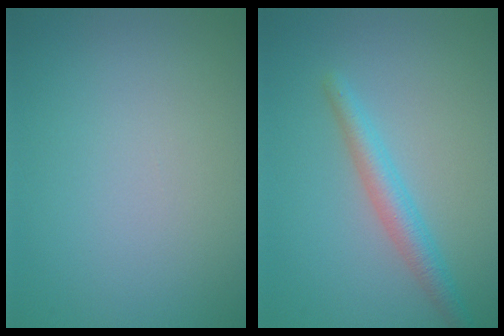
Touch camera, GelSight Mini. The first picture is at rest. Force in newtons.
{"total": 2.7, "press": 2.7, "slide": 0.1}